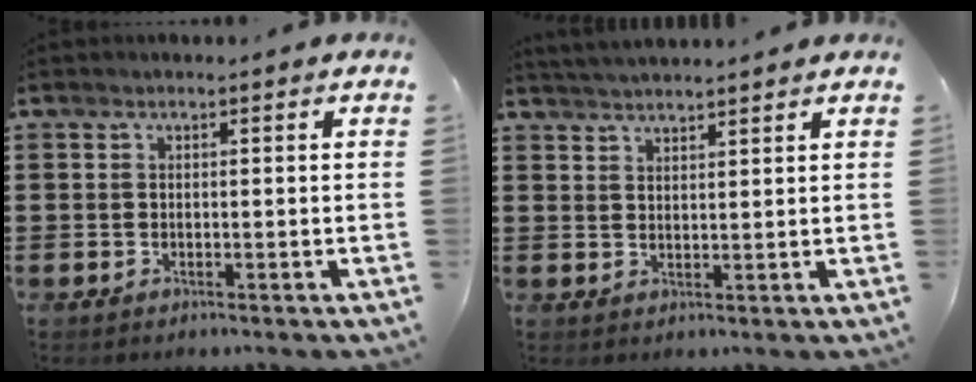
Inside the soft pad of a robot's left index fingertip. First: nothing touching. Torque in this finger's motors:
{"motor_torque": [1.08, 1.06, 0.16, 0.04]}